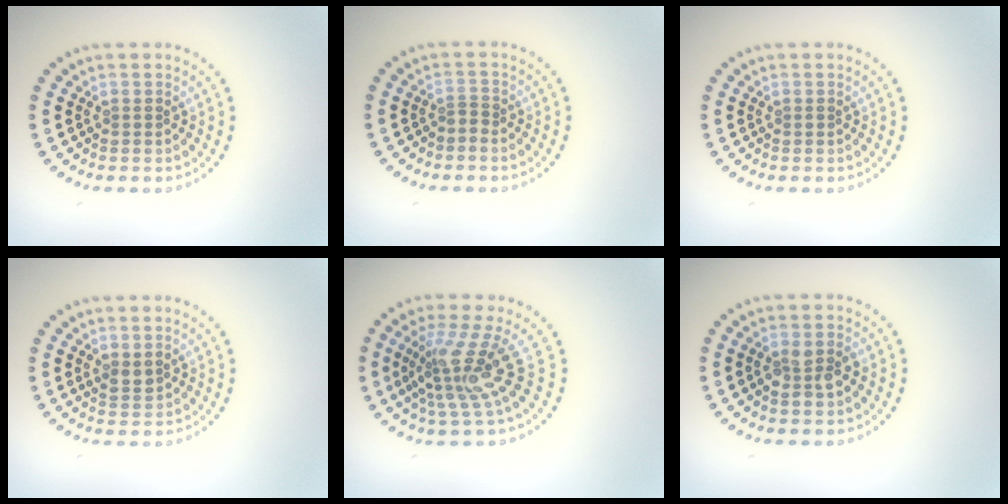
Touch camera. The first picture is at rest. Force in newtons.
{"total": 0.8, "press": 0.4, "slide": 0.7}
{"total": 0.0}
{"total": 1.2, "press": 1.1, "slide": 0.4}
{"total": 4.5, "press": 3.0, "slide": 3.3}
{"total": 2.5, "press": 2.4, "slide": 0.4}